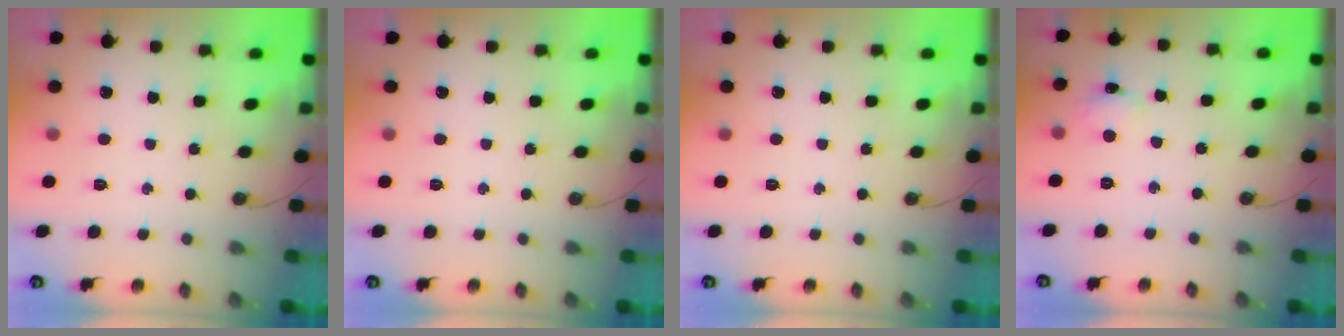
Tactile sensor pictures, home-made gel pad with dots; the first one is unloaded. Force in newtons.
{"total": 0.0}
{"total": 0.0}
{"total": 4.0, "press": 4.0, "slide": 0.5}